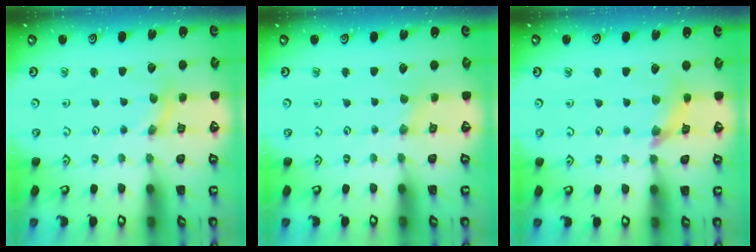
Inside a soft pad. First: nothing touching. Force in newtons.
{"total": 1.2, "press": 1.2, "slide": 0.3}
{"total": 8.4, "press": 8.4, "slide": 0.9}